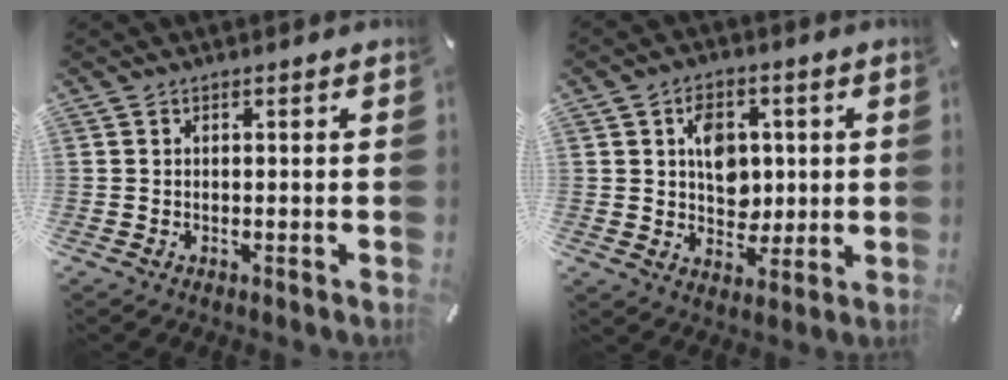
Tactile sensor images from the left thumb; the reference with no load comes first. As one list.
[{"total": 8.4, "force": [1.5, 6.9, 4.5], "torque": [-0.052, 0.002, 0.023]}]